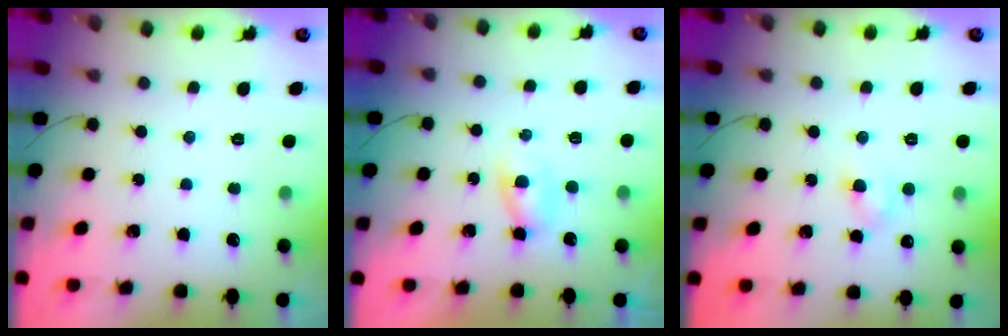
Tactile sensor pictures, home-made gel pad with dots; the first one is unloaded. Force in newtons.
{"total": 1.9, "press": 1.6, "slide": 1.0}
{"total": 3.5, "press": 3.3, "slide": 1.3}